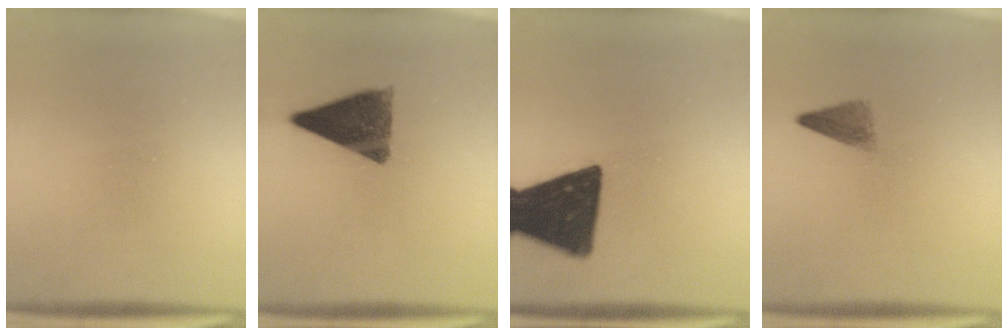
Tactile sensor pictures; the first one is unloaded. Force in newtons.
{"total": 10.2}
{"total": 17.3}
{"total": 2.5}